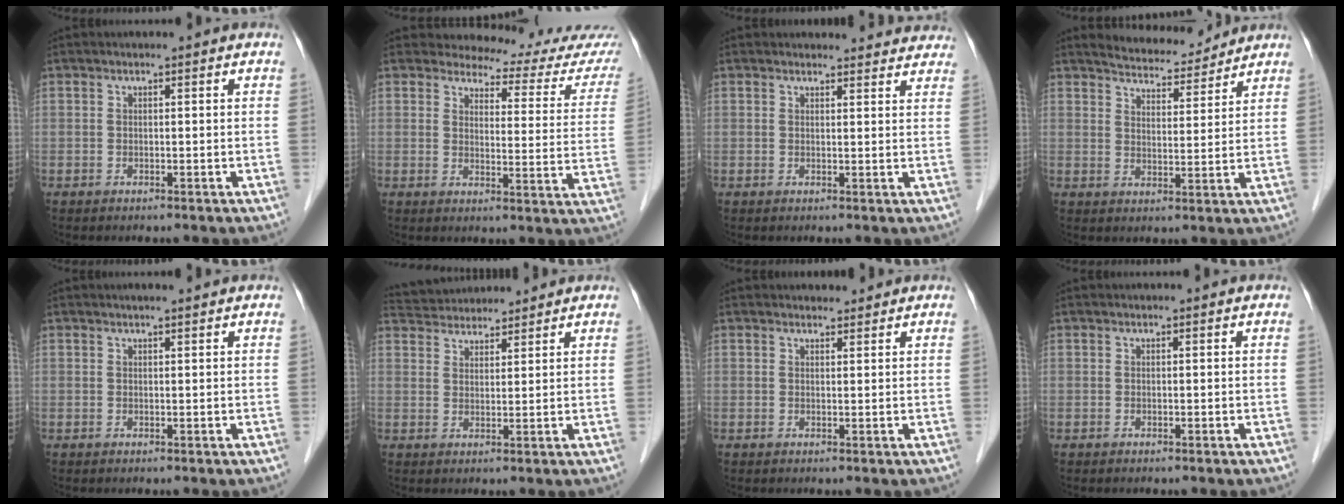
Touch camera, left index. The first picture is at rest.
{"total": 13.5, "force": [13.2, 1.8, 2.1], "torque": [-0.003, -0.066, 0.129]}
{"total": 8.3, "force": [8.0, 2.1, 0.9], "torque": [0.019, 0.003, 0.064]}
{"total": 7.6, "force": [7.4, 1.4, 1.5], "torque": [-0.030, 0.005, 0.112]}
{"total": 1.9, "force": [1.6, 0.0, 1.0], "torque": [-0.014, 0.012, 0.025]}
{"total": 8.1, "force": [7.8, 1.7, 1.5], "torque": [-0.031, 0.035, 0.127]}
{"total": 1.7, "force": [1.6, 0.6, 0.2], "torque": [-0.007, 0.003, 0.024]}
{"total": 0.0}